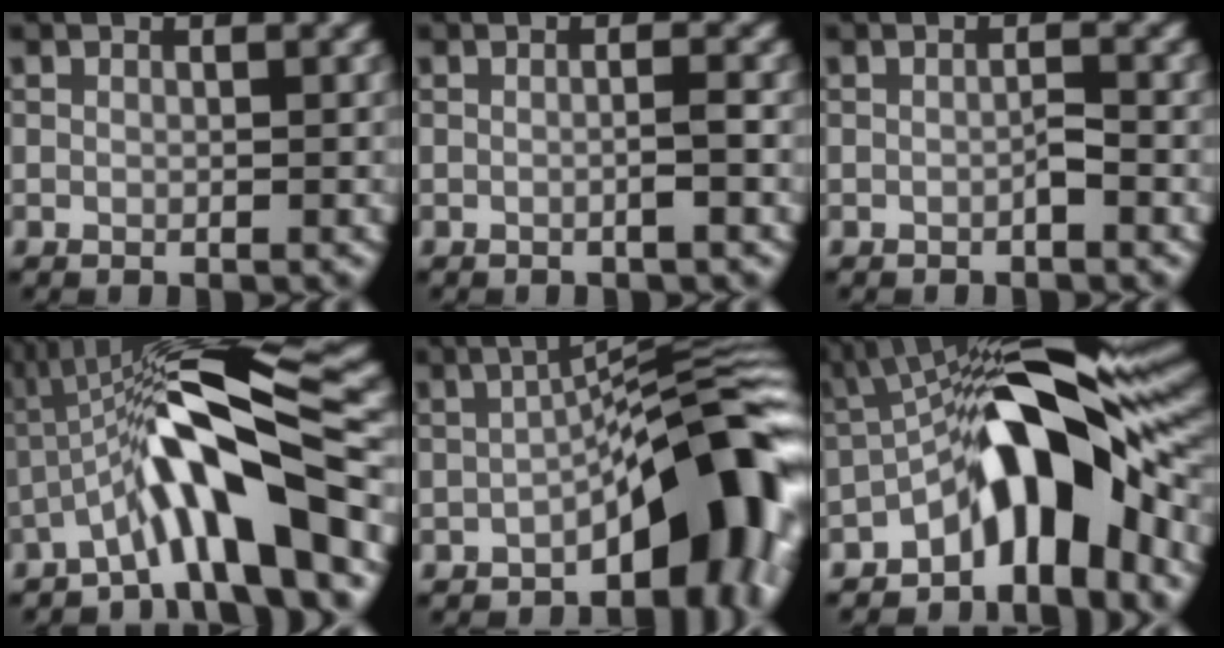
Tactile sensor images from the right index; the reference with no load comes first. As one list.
[{"total": 1.3, "force": [-0.4, 0.1, 1.2], "torque": [-0.015, 0.006, -0.013]}, {"total": 0.9, "force": [-0.5, 0.1, 0.7], "torque": [-0.013, 0.005, -0.009]}, {"total": 9.9, "force": [-3.4, 1.7, 9.1], "torque": [-0.145, 0.023, -0.069]}, {"total": 11.2, "force": [-4.2, 3.8, 9.6], "torque": [-0.111, 0.023, -0.069]}, {"total": 10.6, "force": [-4.0, 3.4, 9.2], "torque": [-0.127, 0.020, -0.080]}]